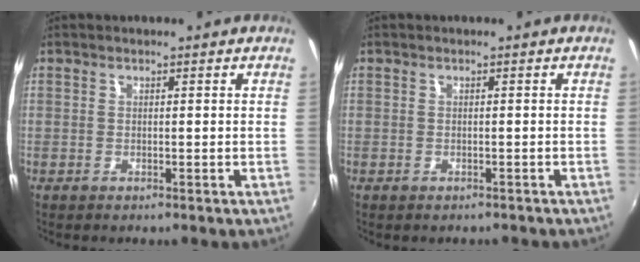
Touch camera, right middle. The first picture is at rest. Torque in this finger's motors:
{"motor_torque": [1.04, -1.10, 0.04, 0.04]}